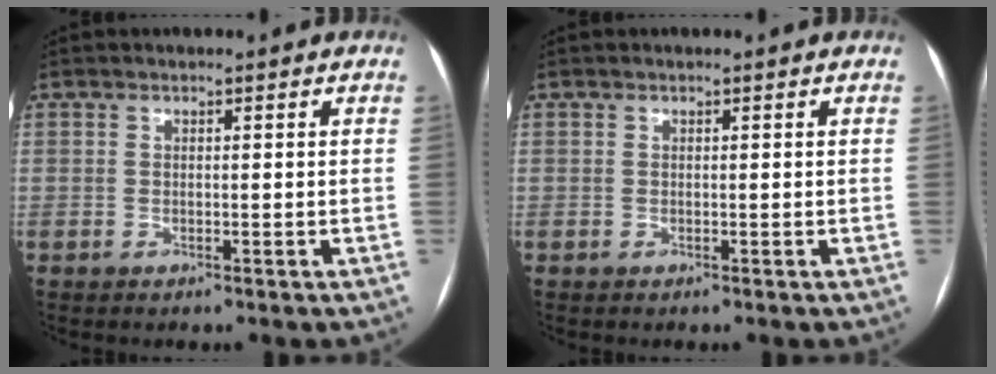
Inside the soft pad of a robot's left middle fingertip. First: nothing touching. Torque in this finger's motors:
{"motor_torque": [-0.03, 0.21, 0.01, 0.00]}